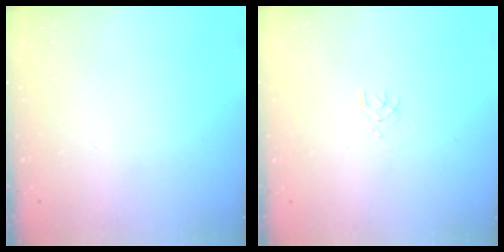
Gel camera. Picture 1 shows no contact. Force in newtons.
{"total": 2.4, "press": 2.4, "slide": 0.3}